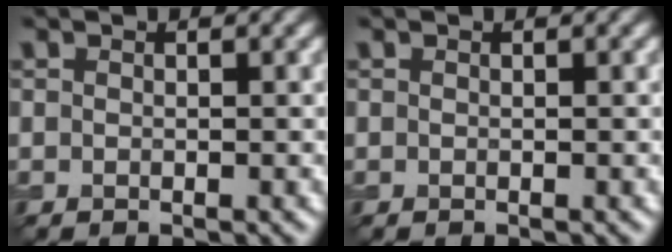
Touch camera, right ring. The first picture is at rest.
{"total": 0.0}